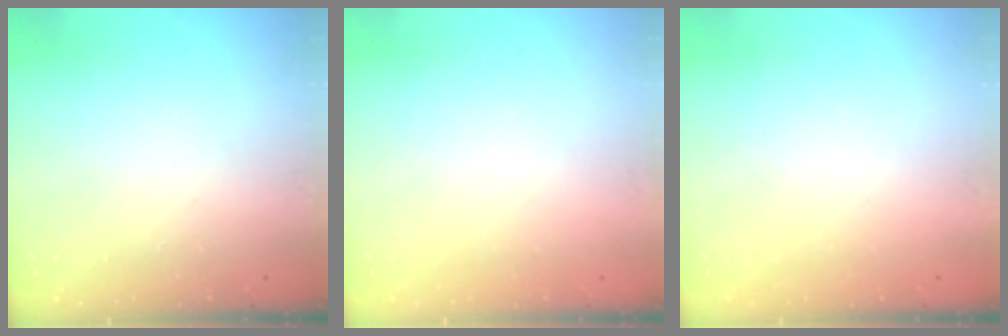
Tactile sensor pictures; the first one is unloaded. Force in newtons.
{"total": 1.6, "press": 1.6, "slide": 0.2}
{"total": 0.8, "press": 0.7, "slide": 0.3}